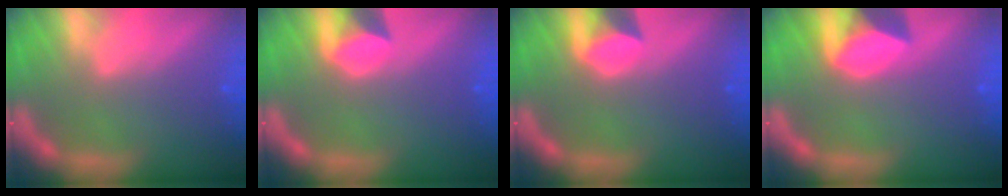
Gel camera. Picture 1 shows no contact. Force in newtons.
{"total": 3.0}
{"total": 3.0}
{"total": 5.9}